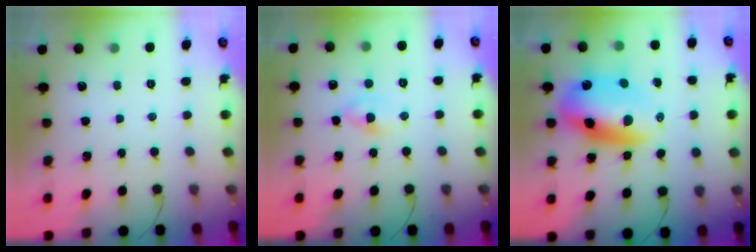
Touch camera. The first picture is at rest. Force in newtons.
{"total": 2.3, "press": 2.0, "slide": 1.1}
{"total": 12.7, "press": 12.2, "slide": 3.4}